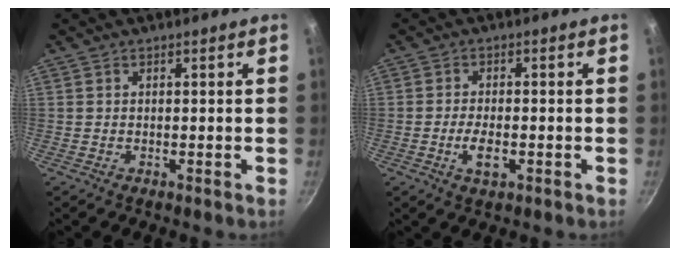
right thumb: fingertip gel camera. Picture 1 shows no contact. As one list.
[{"total": 4.2, "force": [-1.3, 2.0, 3.5], "torque": [-0.068, 0.006, -0.026]}]